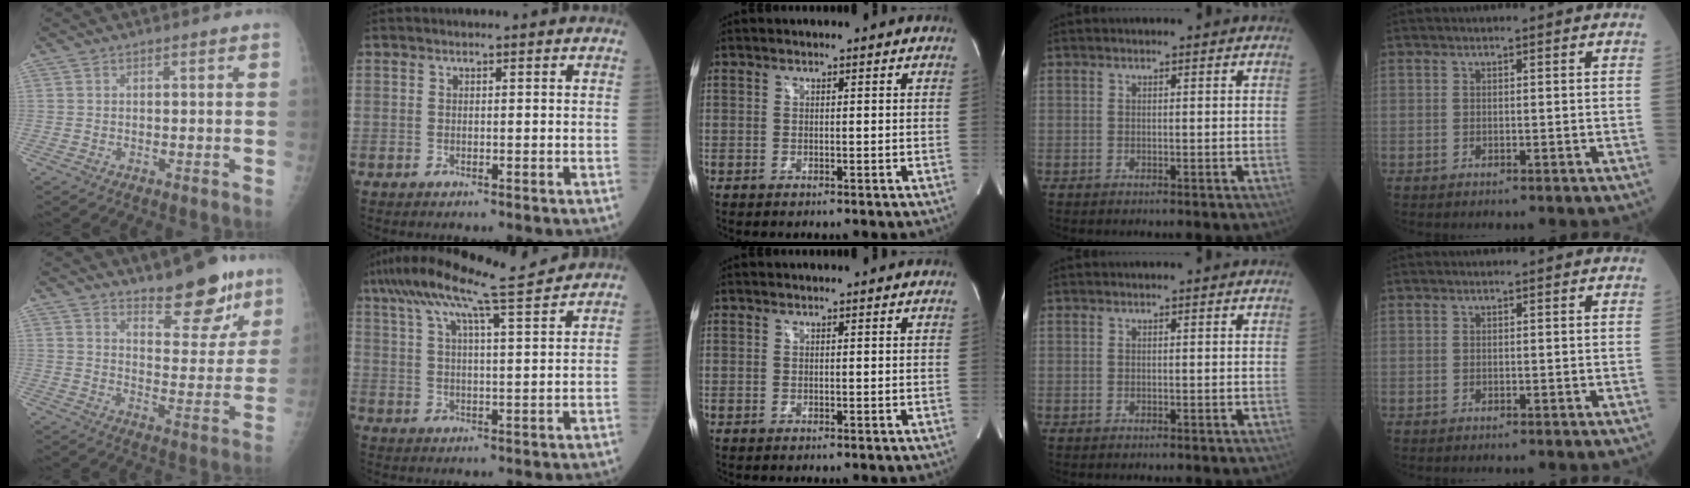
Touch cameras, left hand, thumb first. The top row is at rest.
{"thumb": {"total": 12.7, "force": [9.4, 4.6, 7.2], "torque": [-0.055, -0.068, 0.144]}, "index": {"total": 12.2, "force": [10.3, -0.9, 6.5], "torque": [-0.122, 0.021, 0.161]}}